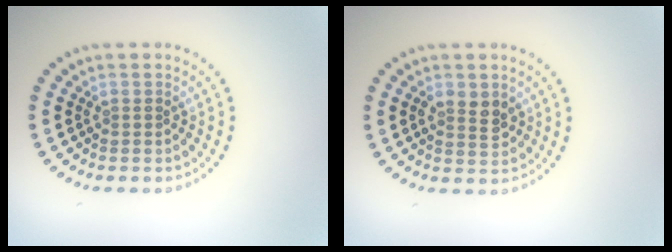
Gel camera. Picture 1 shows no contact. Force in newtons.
{"total": 2.2, "press": 2.2, "slide": 0.4}